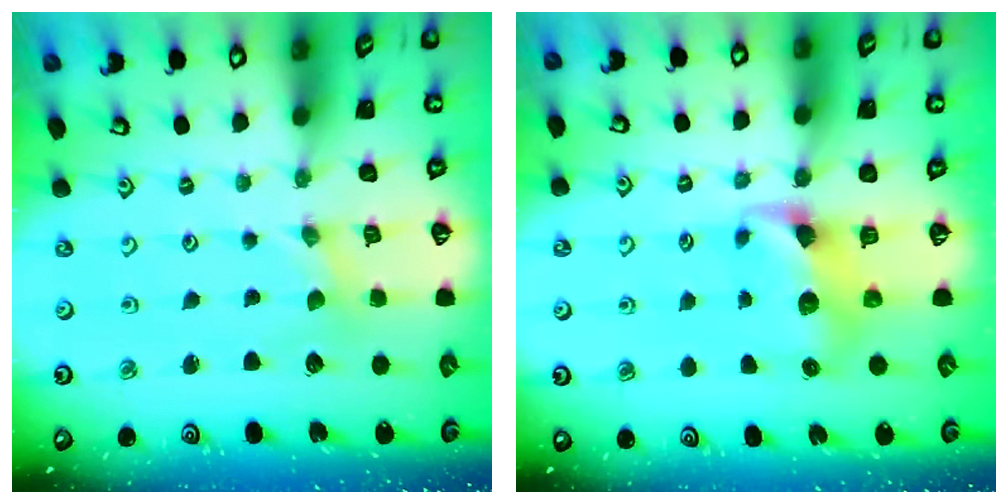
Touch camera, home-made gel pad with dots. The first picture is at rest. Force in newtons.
{"total": 7.0, "press": 7.0, "slide": 0.7}